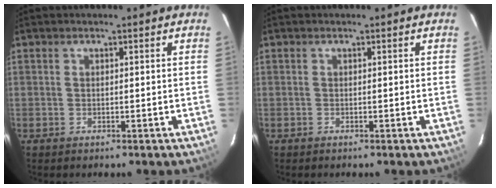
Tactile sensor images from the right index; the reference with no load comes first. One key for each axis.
{"total": 0.0}